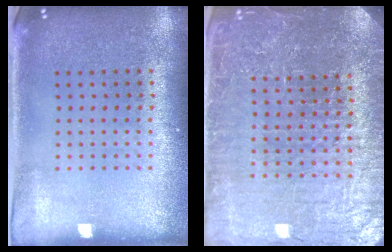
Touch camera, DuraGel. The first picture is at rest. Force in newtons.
{"total": 5.1, "press": 4.7, "slide": 2.0}